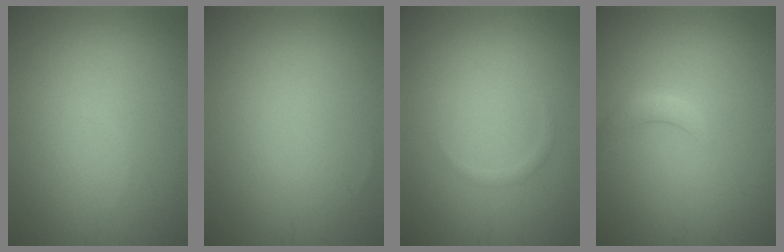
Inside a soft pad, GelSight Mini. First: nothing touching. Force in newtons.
{"total": 0.0}
{"total": 0.6, "press": 0.6, "slide": 0.1}
{"total": 1.8, "press": 1.8, "slide": 0.1}